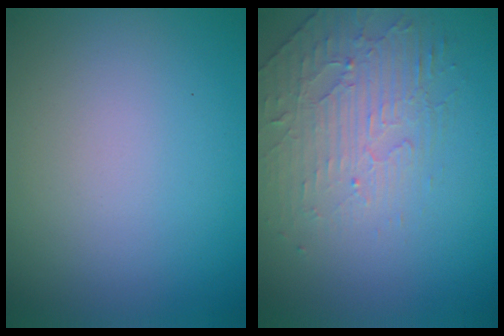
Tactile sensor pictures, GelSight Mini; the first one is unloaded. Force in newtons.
{"total": 2.5, "press": 1.8, "slide": 1.6}